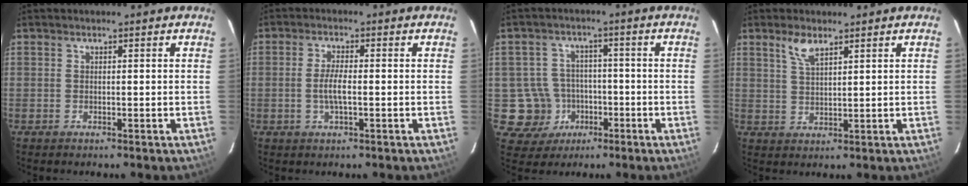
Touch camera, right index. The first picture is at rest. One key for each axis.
{"total": 3.7, "fx": -0.6, "fy": 0.7, "fz": 3.6, "tx": -0.069, "ty": -0.001, "tz": -0.009}
{"total": 8.3, "fx": -2.6, "fy": 7.9, "fz": 0.4, "tx": -0.031, "ty": 0.029, "tz": -0.028}
{"total": 4.0, "fx": 2.8, "fy": 1.3, "fz": 2.6, "tx": -0.051, "ty": 0.003, "tz": 0.055}